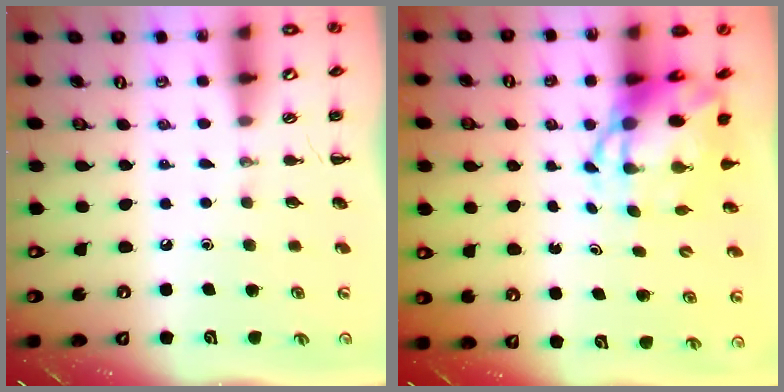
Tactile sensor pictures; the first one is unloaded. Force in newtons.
{"total": 6.6, "press": 6.4, "slide": 1.8}